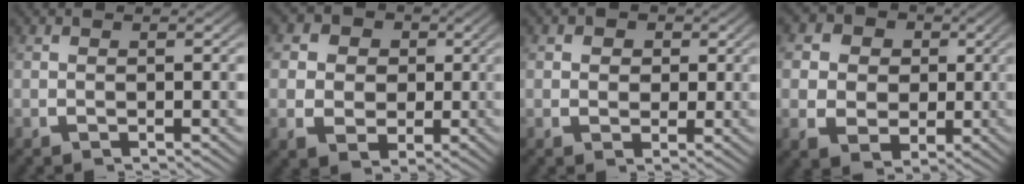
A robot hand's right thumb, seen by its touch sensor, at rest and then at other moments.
{"total": 8.8, "force": [0.8, 7.5, 4.5], "torque": [-0.084, -0.029, 0.019]}
{"total": 2.5, "force": [0.6, 2.2, 1.0], "torque": [-0.009, -0.015, 0.012]}
{"total": 10.3, "force": [1.0, 8.7, 5.4], "torque": [-0.106, -0.033, 0.022]}